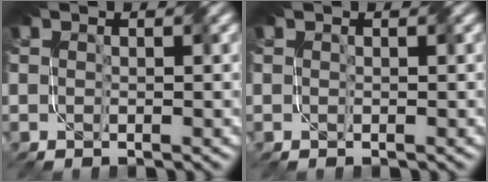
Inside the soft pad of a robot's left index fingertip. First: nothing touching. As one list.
[{"total": 0.0}]